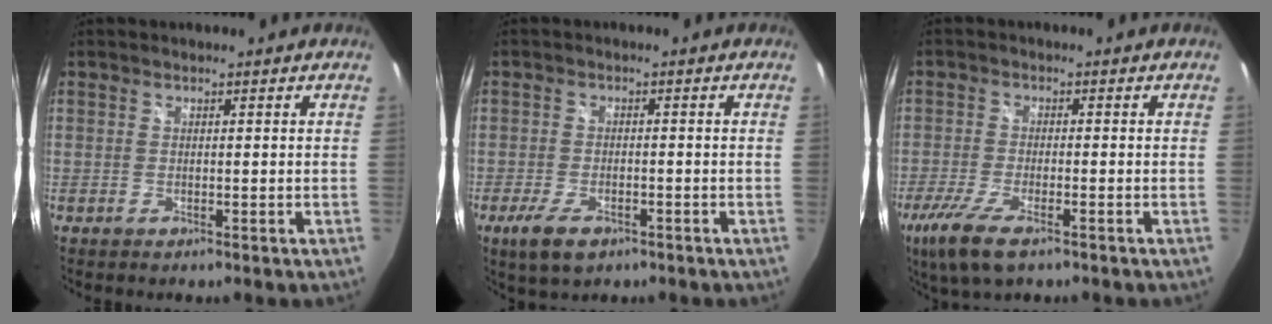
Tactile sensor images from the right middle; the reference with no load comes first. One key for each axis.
{"total": 6.1, "fx": -3.8, "fy": 2.7, "fz": 4.0, "tx": -0.099, "ty": -0.019, "tz": -0.067}
{"total": 9.0, "fx": -5.7, "fy": 2.5, "fz": 6.4, "tx": -0.156, "ty": -0.033, "tz": -0.107}